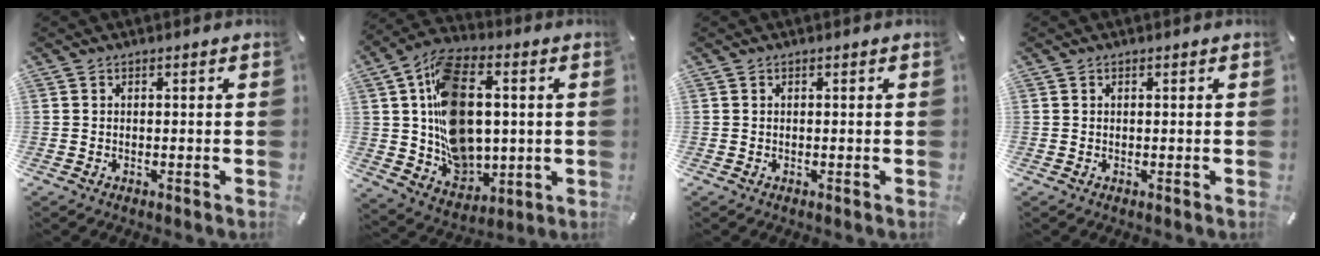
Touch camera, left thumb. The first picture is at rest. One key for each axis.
{"total": 18.2, "fx": 2.4, "fy": 13.4, "fz": 12.0, "tx": -0.214, "ty": -0.011, "tz": 0.050}
{"total": 0.0}
{"total": 0.0}